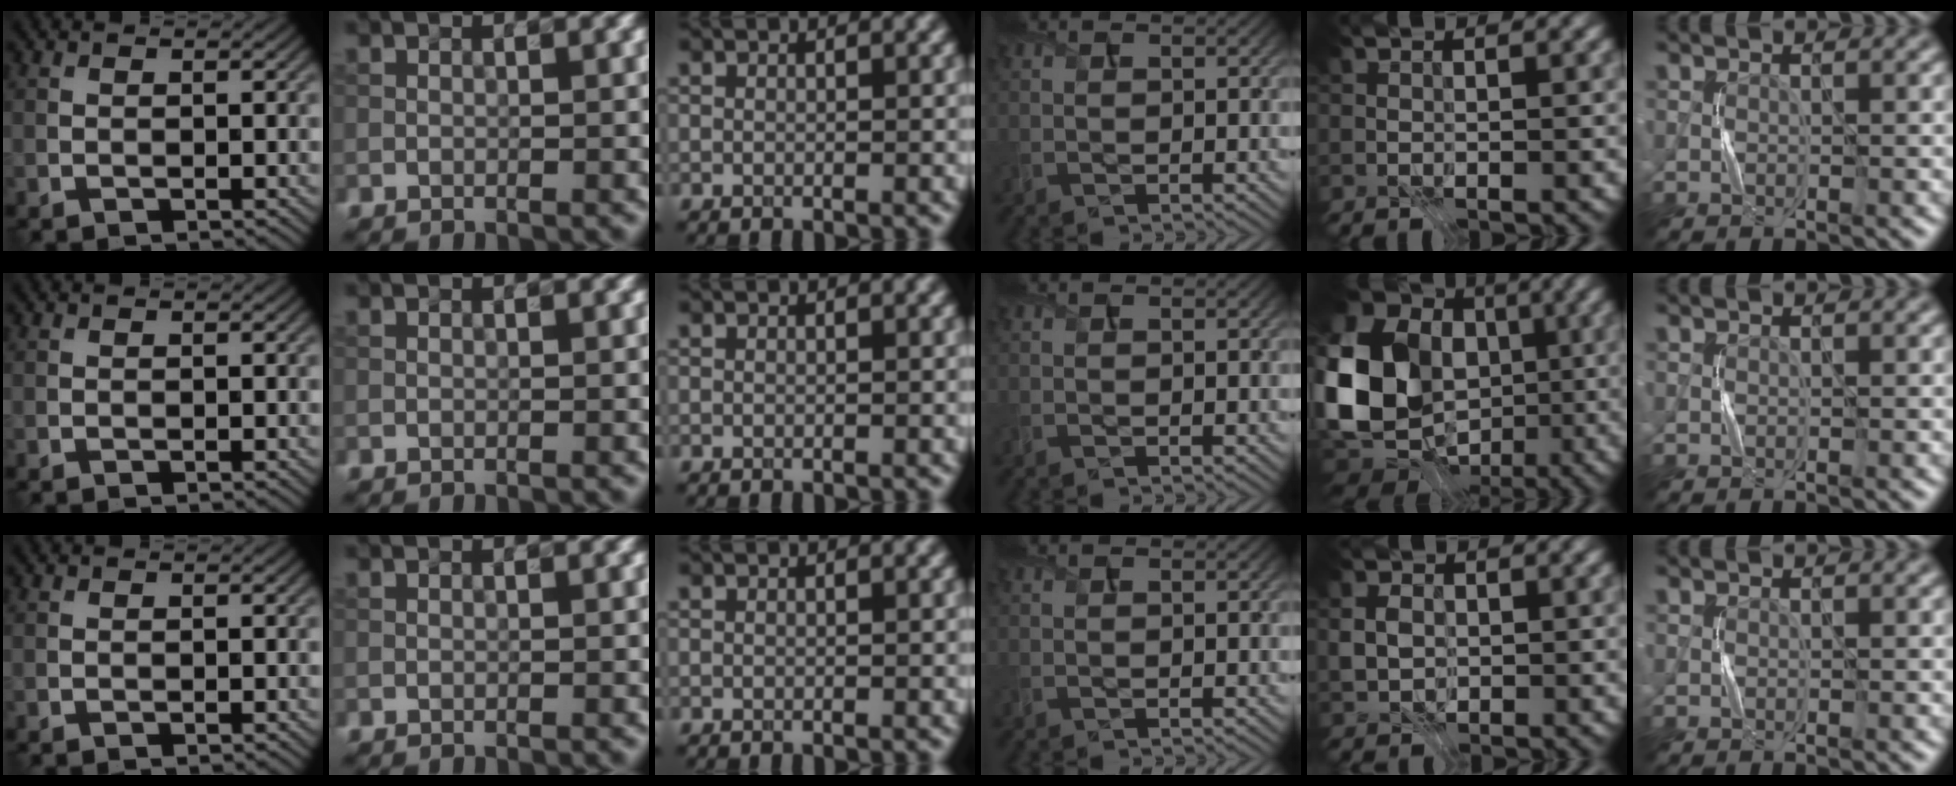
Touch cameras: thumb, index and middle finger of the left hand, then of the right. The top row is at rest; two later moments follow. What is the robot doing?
{"motion": "press", "object": "calculator"}